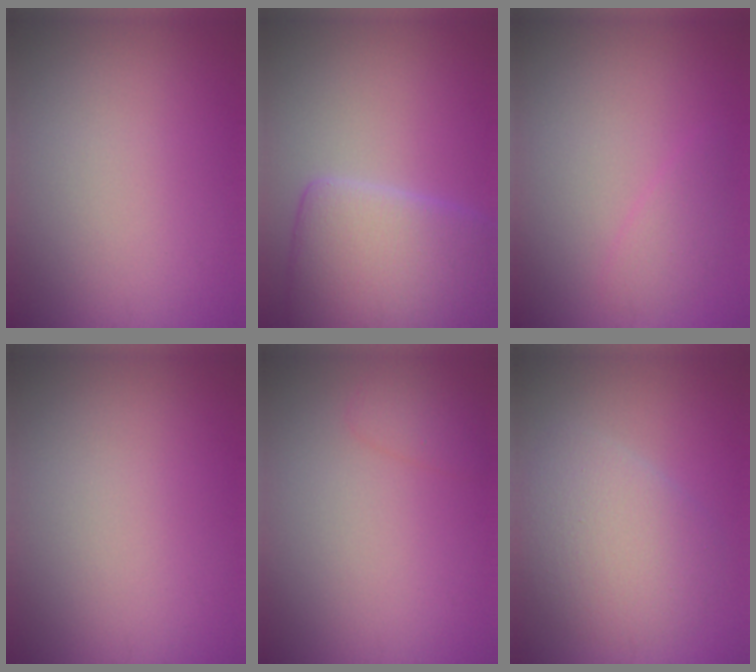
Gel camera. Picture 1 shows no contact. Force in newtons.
{"total": 7.7, "press": 7.7, "slide": 0.9}
{"total": 1.5, "press": 1.5, "slide": 0.1}
{"total": 0.0}
{"total": 1.3, "press": 1.3, "slide": 0.2}
{"total": 4.6, "press": 4.6, "slide": 0.3}